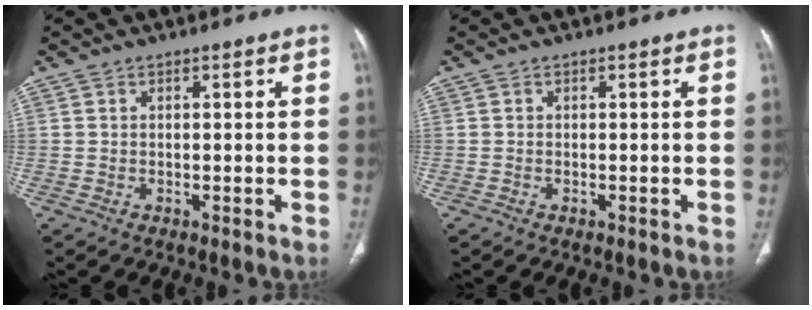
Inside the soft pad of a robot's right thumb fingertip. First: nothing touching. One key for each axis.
{"total": 0.0}